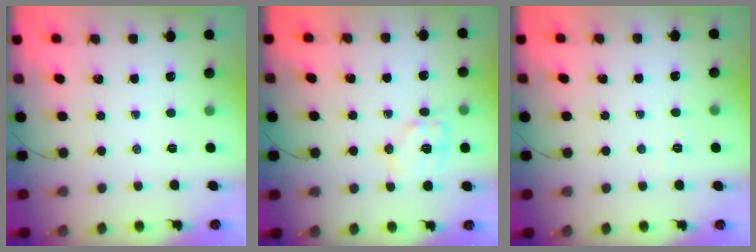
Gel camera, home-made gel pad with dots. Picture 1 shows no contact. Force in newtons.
{"total": 10.1, "press": 10.0, "slide": 1.2}
{"total": 2.5, "press": 2.4, "slide": 0.7}